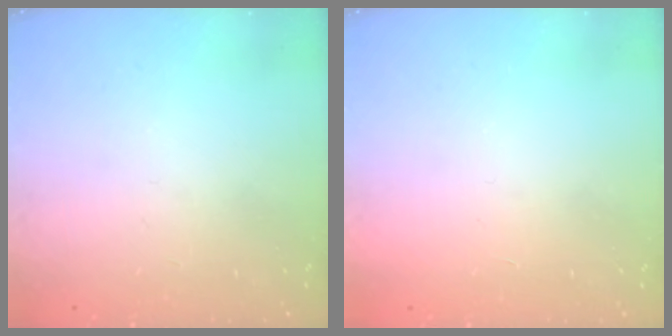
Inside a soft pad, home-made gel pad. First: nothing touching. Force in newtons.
{"total": 1.7, "press": 1.7, "slide": 0.1}